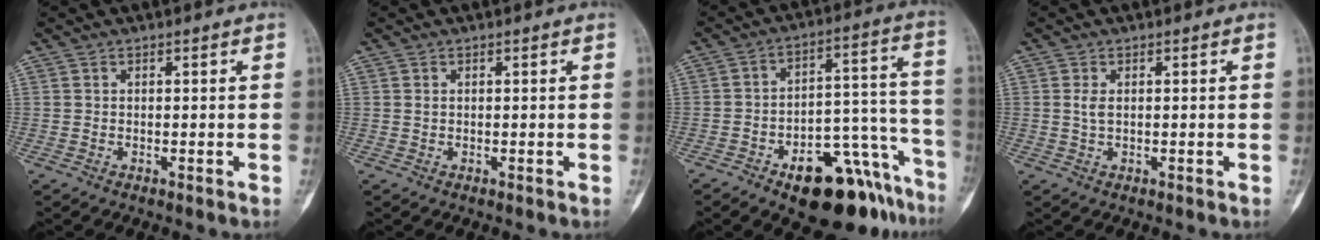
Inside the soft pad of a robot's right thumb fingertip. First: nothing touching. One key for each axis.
{"total": 0.6, "fx": 0.1, "fy": 0.4, "fz": 0.4, "tx": -0.004, "ty": 0.001, "tz": 0.002}
{"total": 19.3, "fx": -12.1, "fy": 8.6, "fz": 12.4, "tx": -0.089, "ty": 0.118, "tz": -0.173}
{"total": 1.8, "fx": 0.2, "fy": 1.0, "fz": 1.5, "tx": -0.031, "ty": 0.000, "tz": 0.002}